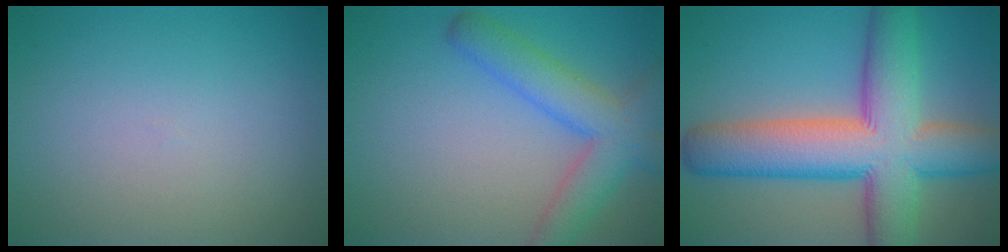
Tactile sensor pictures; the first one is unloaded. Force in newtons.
{"total": 4.5, "press": 4.5, "slide": 0.3}
{"total": 12.6, "press": 12.6, "slide": 0.6}